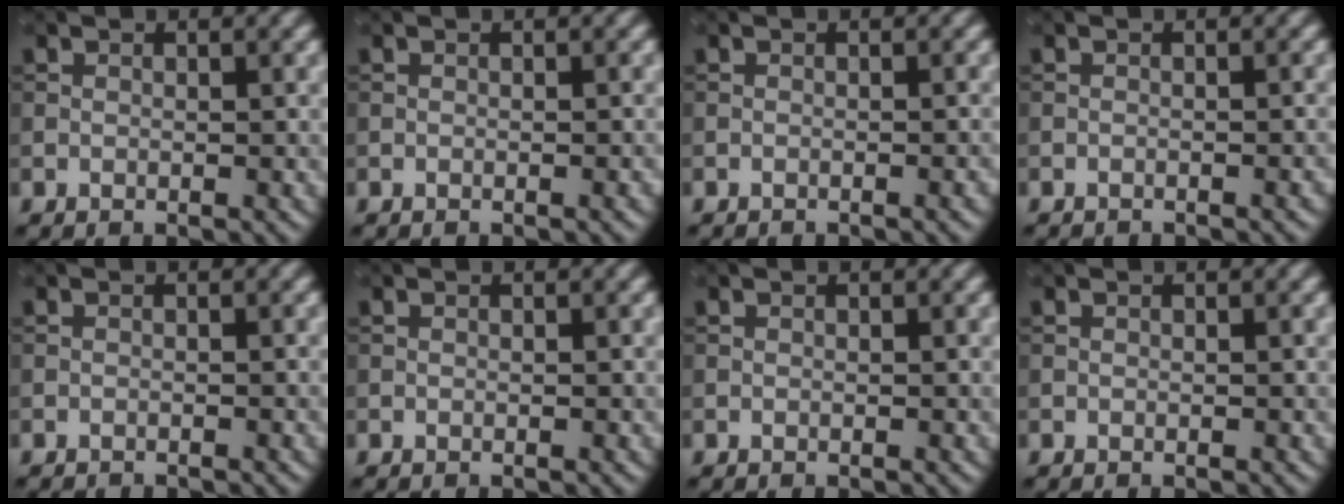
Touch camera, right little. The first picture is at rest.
{"total": 0.6, "force": [-0.5, 0.1, 0.3], "torque": [0.000, 0.001, -0.010]}
{"total": 1.5, "force": [-1.4, 0.3, 0.5], "torque": [0.004, -0.003, -0.023]}
{"total": 2.2, "force": [-2.1, 0.3, 0.5], "torque": [0.003, -0.003, -0.030]}
{"total": 1.4, "force": [-1.3, 0.2, 0.2], "torque": [0.005, -0.005, -0.022]}
{"total": 0.0}
{"total": 0.0}
{"total": 0.0}